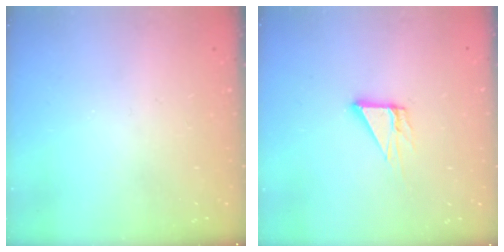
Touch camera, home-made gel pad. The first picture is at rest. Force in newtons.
{"total": 4.8, "press": 4.8, "slide": 0.2}